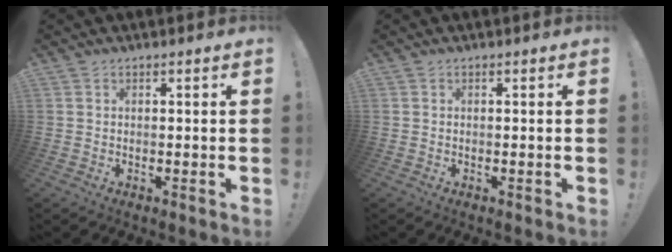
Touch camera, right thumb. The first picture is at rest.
{"total": 0.0}